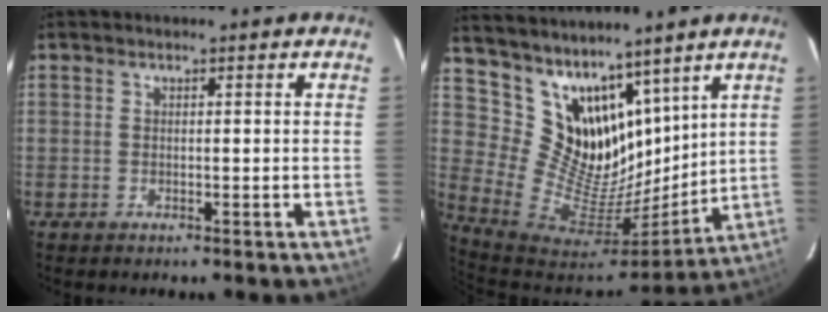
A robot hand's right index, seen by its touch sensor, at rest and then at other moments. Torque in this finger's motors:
{"motor_torque": [0.13, 0.25, 0.16, 0.04]}